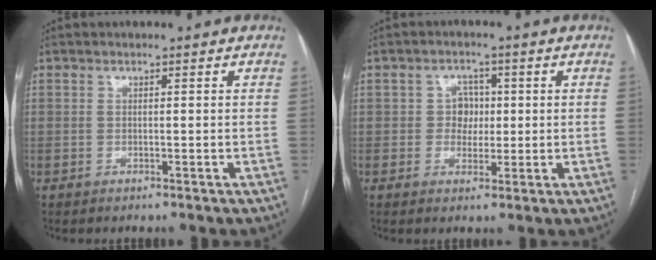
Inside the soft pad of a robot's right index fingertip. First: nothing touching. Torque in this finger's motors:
{"motor_torque": [0.51, 0.09, 0.02, 0.03]}